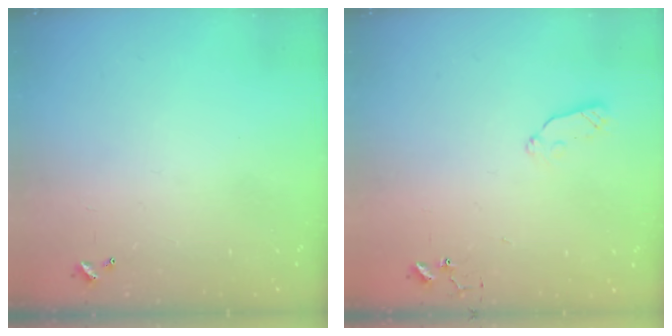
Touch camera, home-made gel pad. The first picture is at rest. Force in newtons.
{"total": 5.9, "press": 5.9, "slide": 0.6}